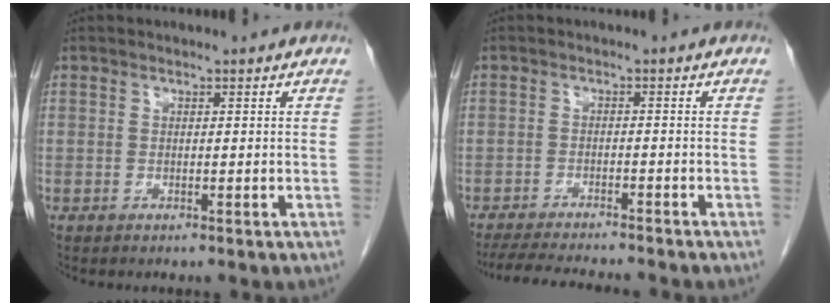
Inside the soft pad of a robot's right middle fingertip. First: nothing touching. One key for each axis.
{"total": 10.7, "fx": -9.7, "fy": 0.8, "fz": 4.6, "tx": -0.065, "ty": -0.015, "tz": -0.141}